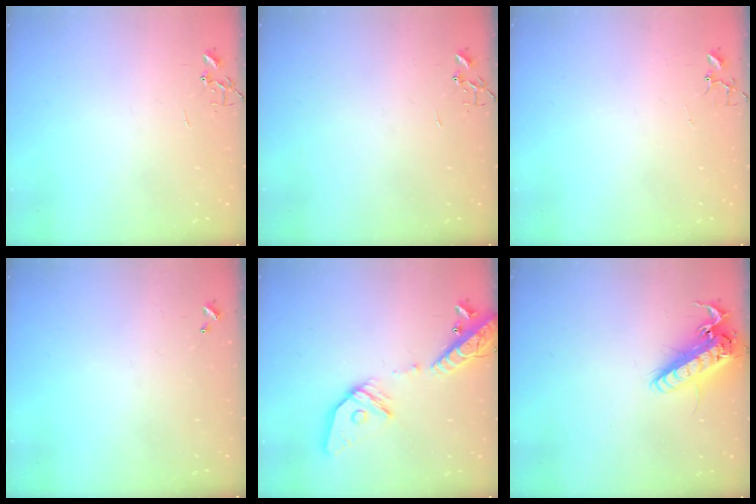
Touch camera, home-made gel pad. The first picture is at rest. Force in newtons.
{"total": 0.0}
{"total": 3.4, "press": 3.4, "slide": 0.3}
{"total": 0.0}
{"total": 18.3, "press": 17.9, "slide": 3.6}
{"total": 17.4, "press": 17.1, "slide": 3.3}